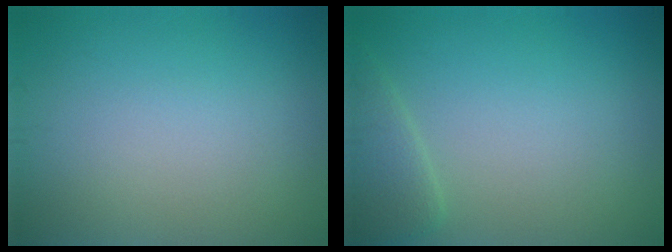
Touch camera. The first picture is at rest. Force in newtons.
{"total": 2.4, "press": 2.4, "slide": 0.0}